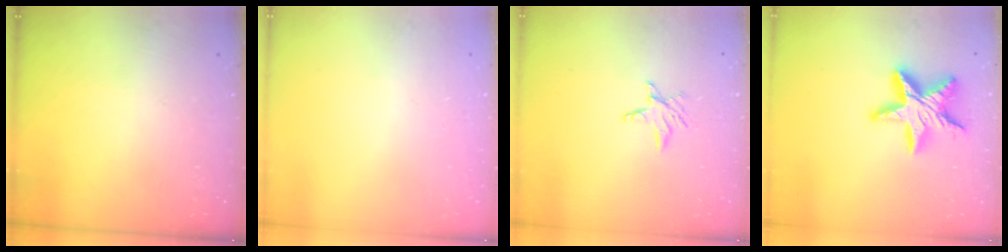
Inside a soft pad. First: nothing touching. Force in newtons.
{"total": 0.0}
{"total": 3.9, "press": 3.9, "slide": 0.5}
{"total": 15.5, "press": 15.4, "slide": 1.4}